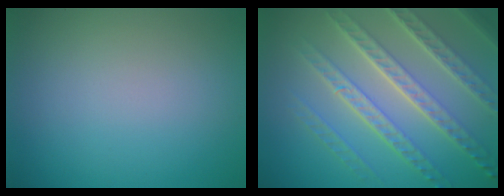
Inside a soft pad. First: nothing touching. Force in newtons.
{"total": 7.8, "press": 5.5, "slide": 5.6}